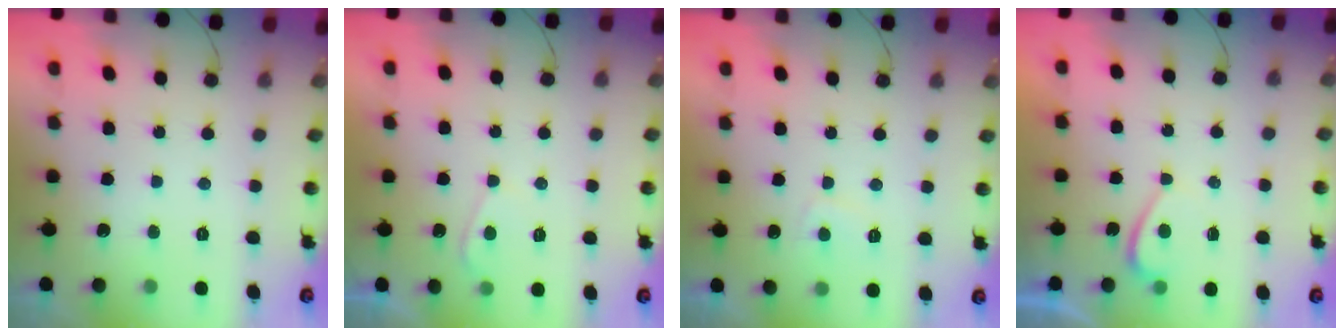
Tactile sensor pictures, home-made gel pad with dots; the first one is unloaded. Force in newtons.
{"total": 3.3, "press": 3.2, "slide": 0.4}
{"total": 2.9, "press": 2.8, "slide": 0.6}
{"total": 0.7, "press": 0.5, "slide": 0.5}